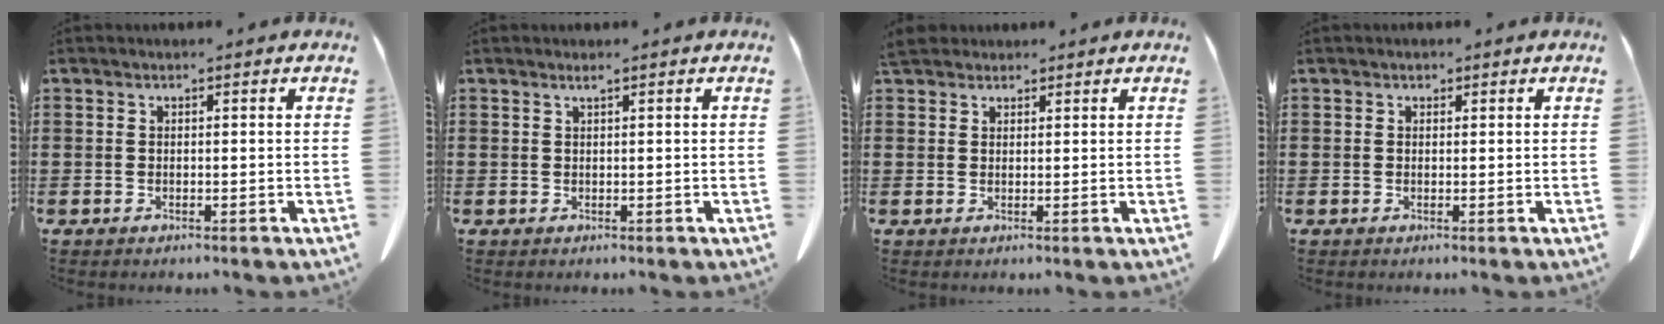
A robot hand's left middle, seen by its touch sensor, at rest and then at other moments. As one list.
[{"total": 0.7, "force": [0.5, -0.1, 0.5], "torque": [-0.009, -0.004, 0.010]}, {"total": 2.8, "force": [2.4, 1.1, 0.8], "torque": [-0.023, 0.002, 0.049]}, {"total": 0.7, "force": [0.4, 0.5, 0.1], "torque": [0.004, -0.003, 0.008]}]